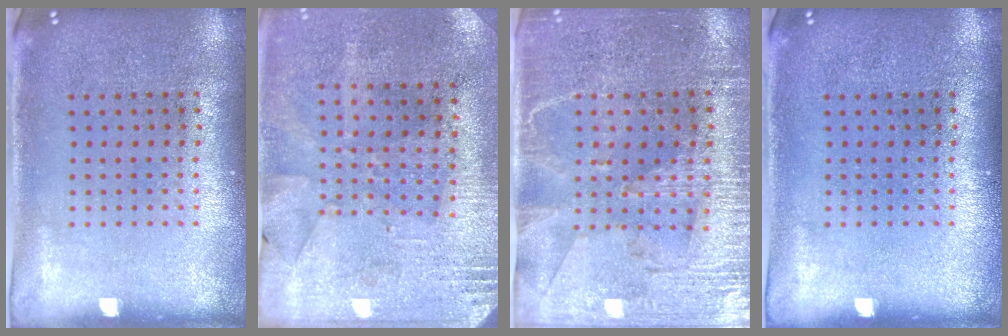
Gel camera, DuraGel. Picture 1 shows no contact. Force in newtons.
{"total": 2.7, "press": 2.2, "slide": 1.5}
{"total": 3.3, "press": 3.1, "slide": 1.4}
{"total": 0.0}